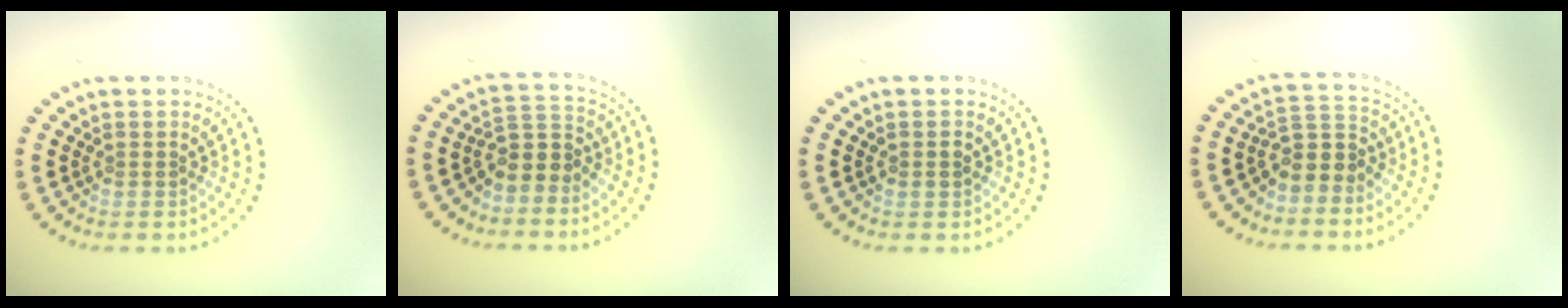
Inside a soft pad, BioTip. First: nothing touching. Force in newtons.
{"total": 3.0, "press": 2.3, "slide": 1.8}
{"total": 1.2, "press": 1.2, "slide": 0.0}
{"total": 3.0, "press": 2.3, "slide": 1.8}